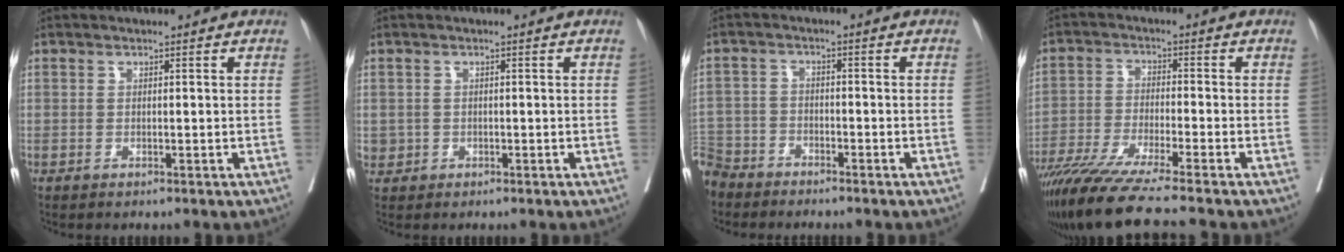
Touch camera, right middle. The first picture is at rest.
{"total": 1.6, "force": [-0.3, 1.6, 0.2], "torque": [0.004, 0.006, 0.000]}
{"total": 8.1, "force": [-7.0, 3.9, 1.1], "torque": [-0.038, -0.003, -0.138]}
{"total": 12.7, "force": [-10.7, -1.5, 6.8], "torque": [-0.102, -0.041, -0.179]}